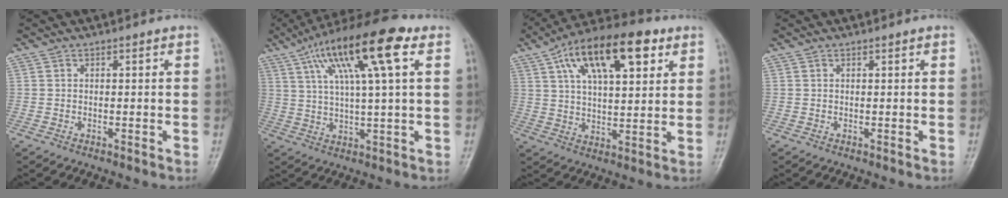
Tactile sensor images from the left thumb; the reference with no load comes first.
{"total": 17.1, "force": [6.9, 3.7, 15.2], "torque": [-0.264, 0.007, 0.113]}
{"total": 17.9, "force": [8.1, 7.7, 14.0], "torque": [-0.211, -0.005, 0.133]}
{"total": 0.0}